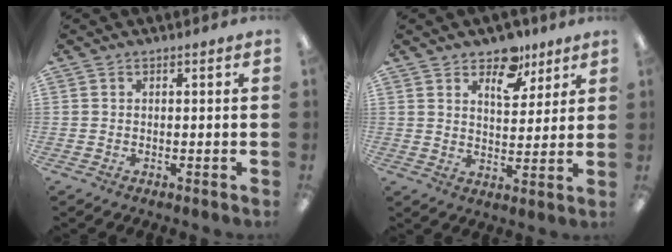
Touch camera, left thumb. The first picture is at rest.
{"total": 9.3, "force": [6.4, 5.2, 4.3], "torque": [-0.040, -0.035, 0.108]}